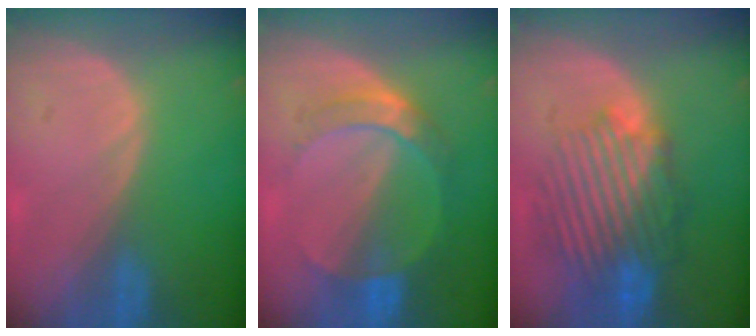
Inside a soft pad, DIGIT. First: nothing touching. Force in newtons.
{"total": 7.1, "press": 6.4, "slide": 3.1}
{"total": 10.2, "press": 9.7, "slide": 3.0}